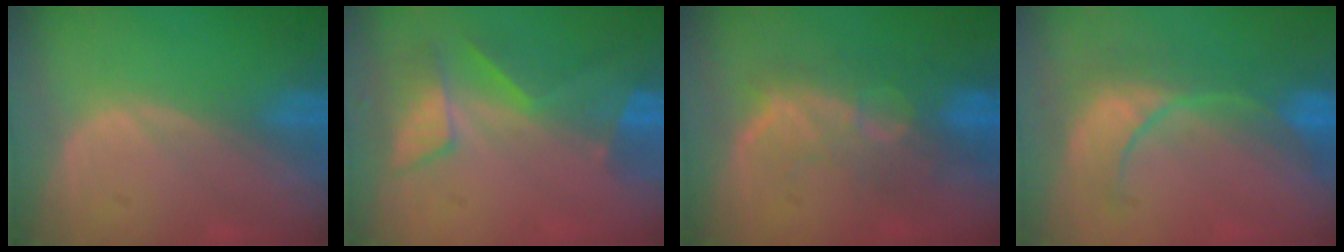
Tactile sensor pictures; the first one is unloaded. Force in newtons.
{"total": 8.5, "press": 7.3, "slide": 4.3}
{"total": 10.1, "press": 8.6, "slide": 5.4}
{"total": 8.3, "press": 8.3, "slide": 0.1}